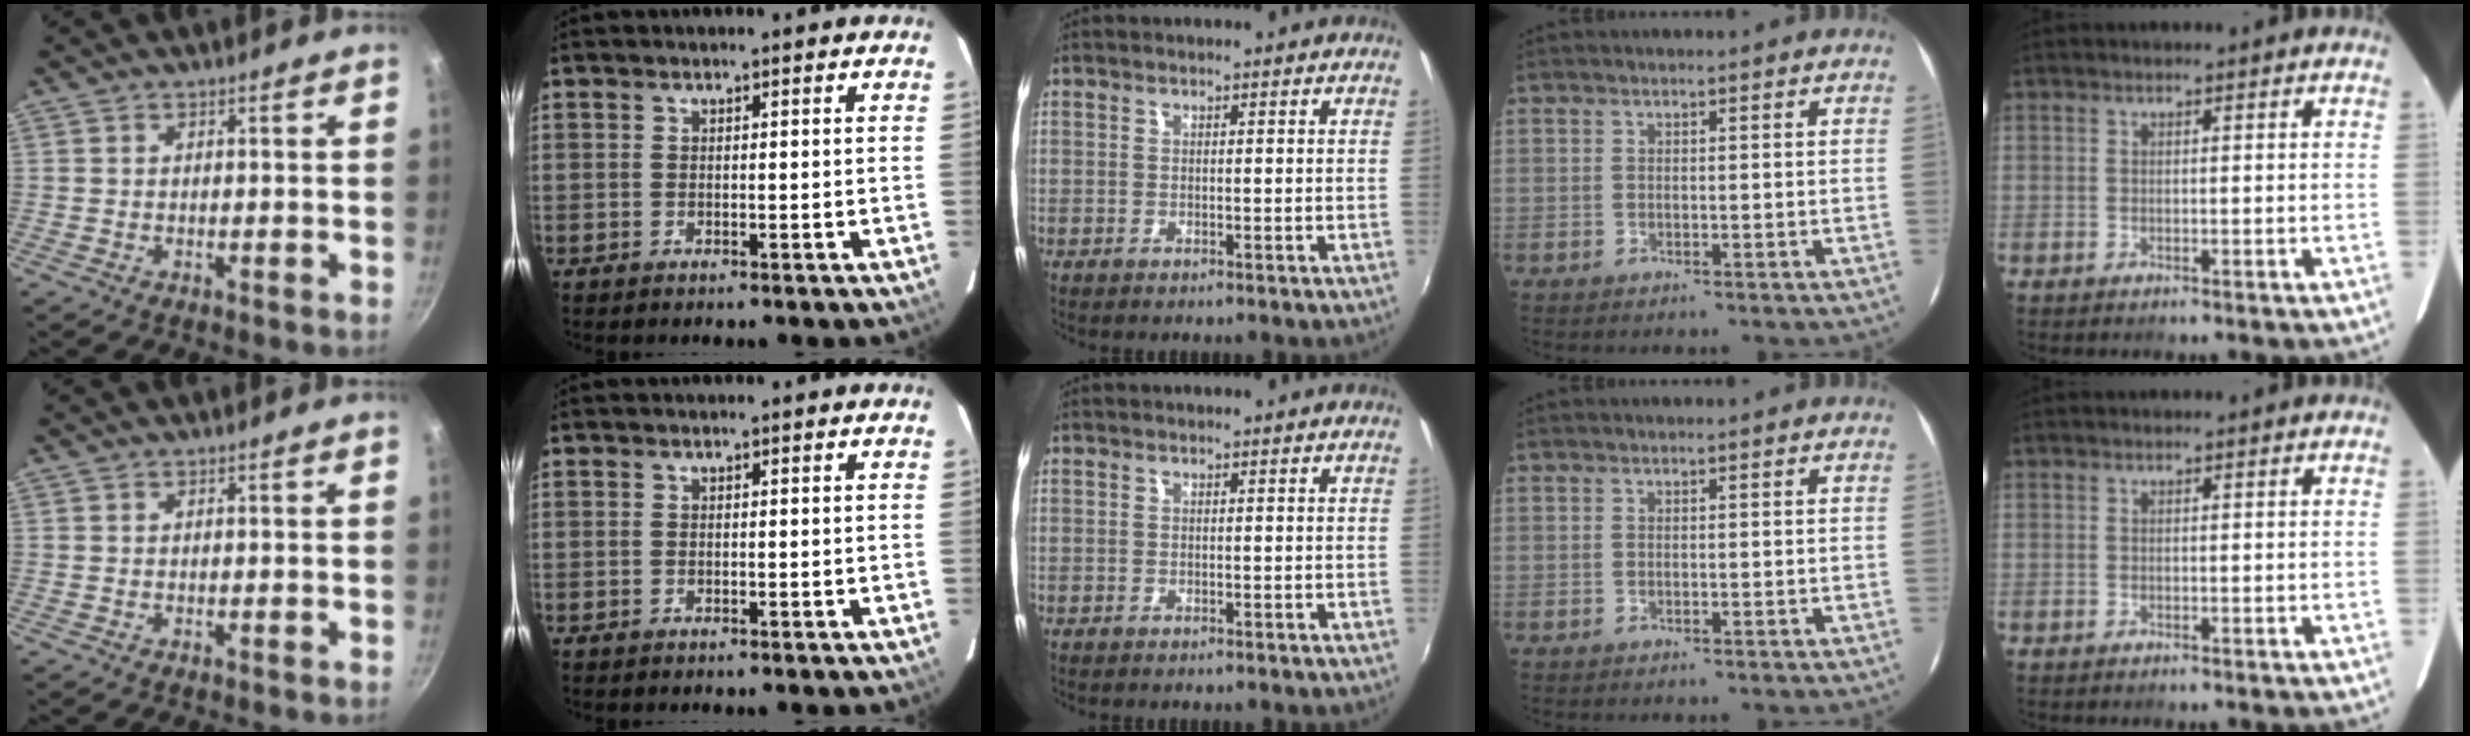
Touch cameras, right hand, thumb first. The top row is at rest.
{}